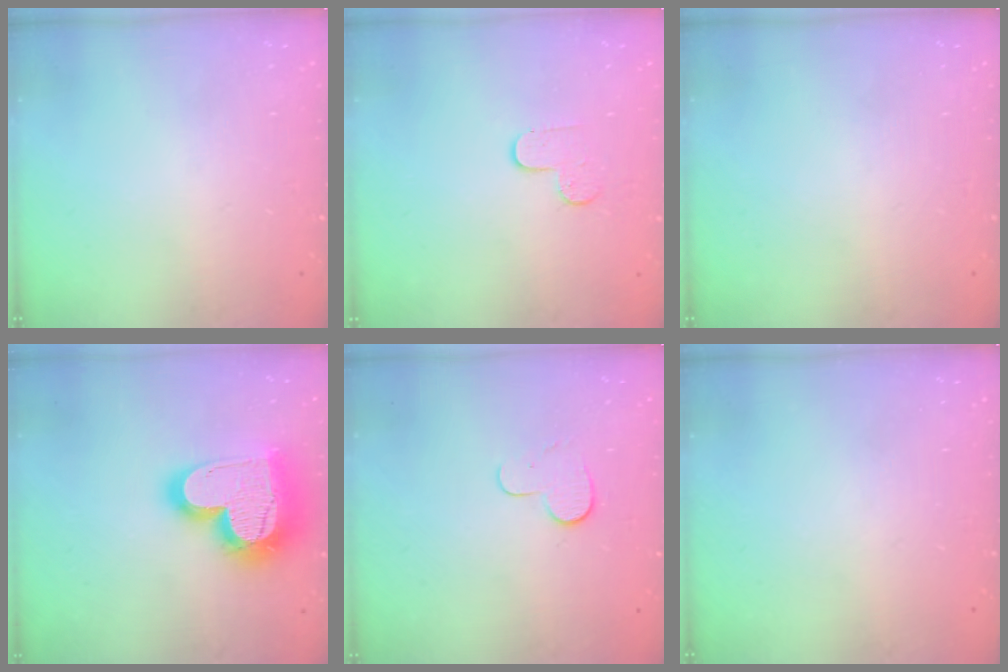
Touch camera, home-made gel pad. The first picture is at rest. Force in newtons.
{"total": 4.3, "press": 4.3, "slide": 0.4}
{"total": 0.0}
{"total": 23.6, "press": 23.5, "slide": 2.1}
{"total": 6.3, "press": 6.3, "slide": 0.5}
{"total": 0.0}